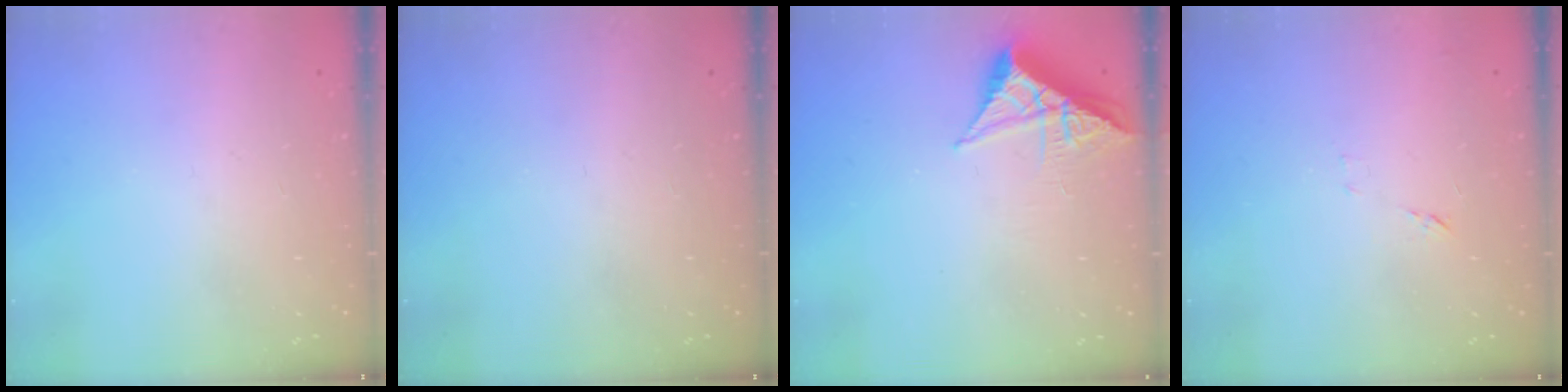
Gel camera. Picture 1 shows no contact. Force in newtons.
{"total": 0.0}
{"total": 6.3, "press": 6.2, "slide": 0.9}
{"total": 6.0, "press": 6.0, "slide": 0.5}